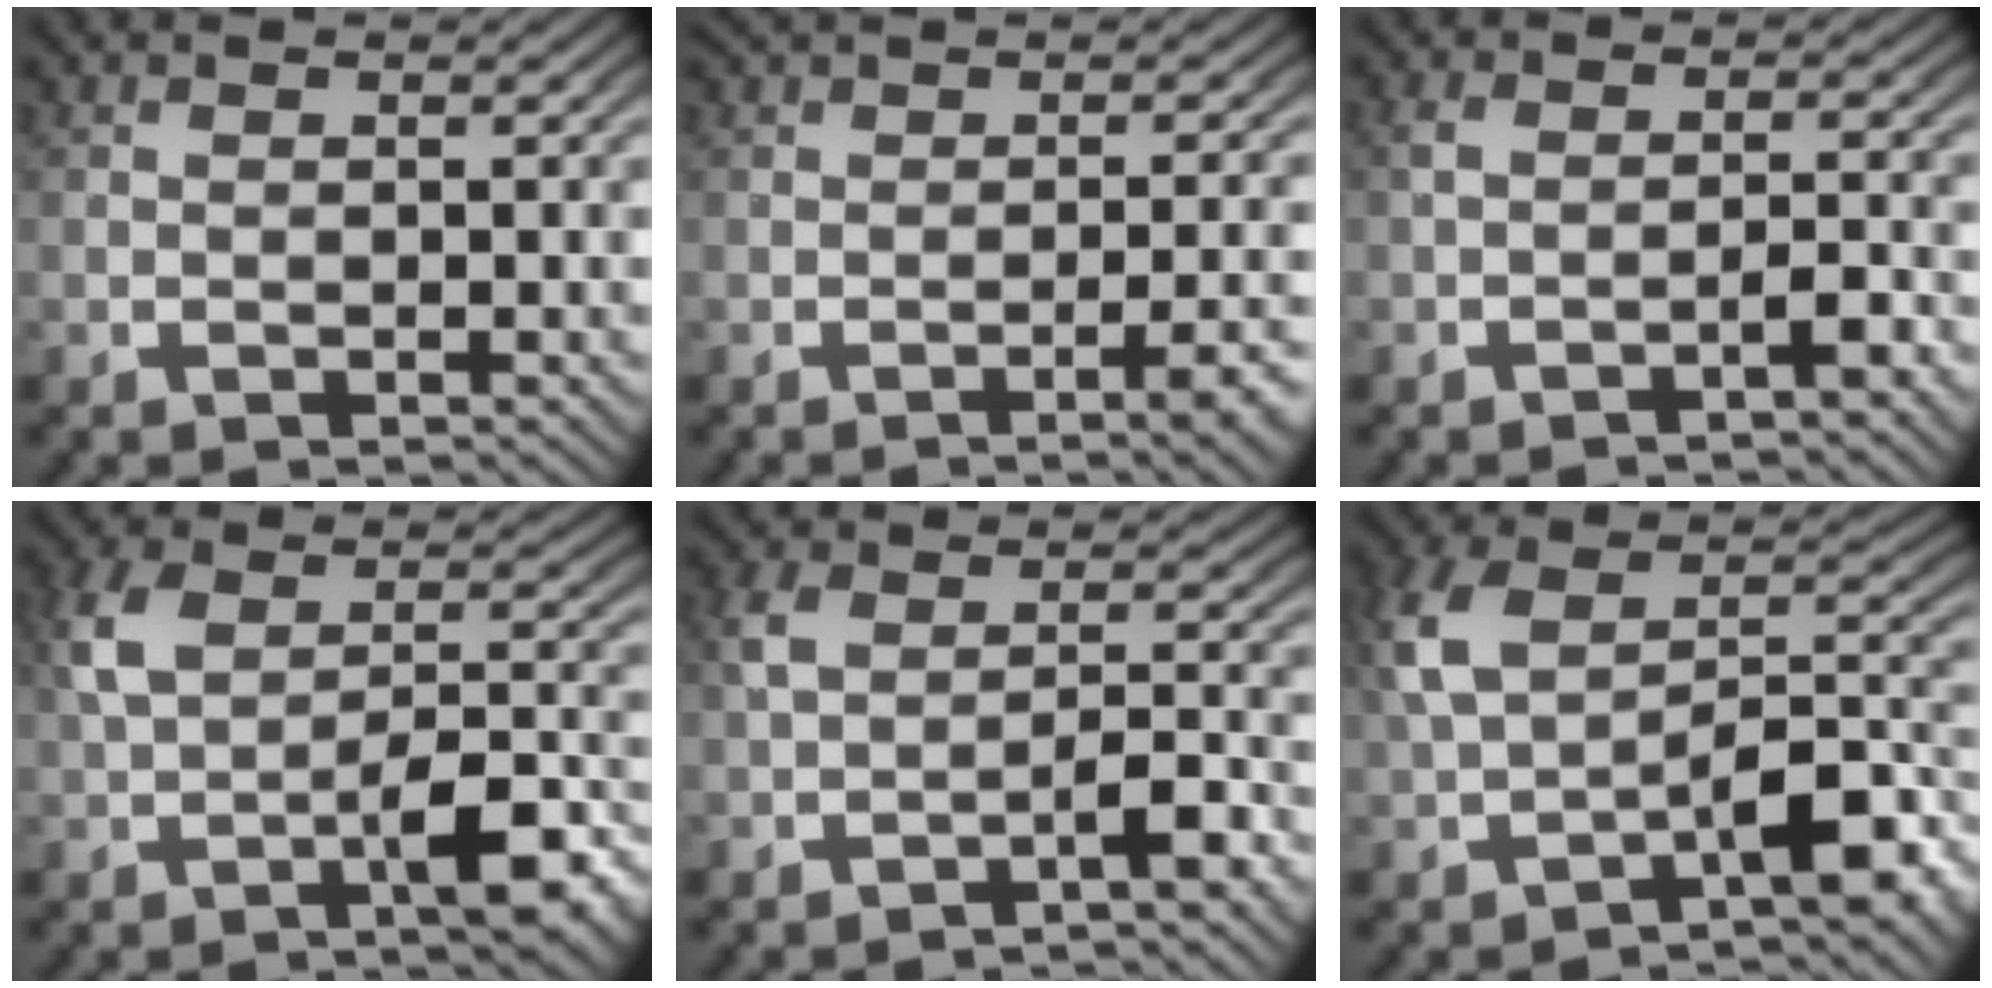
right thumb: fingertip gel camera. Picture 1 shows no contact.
{"total": 3.6, "force": [-1.0, 0.6, 3.4], "torque": [-0.047, 0.010, -0.018]}
{"total": 2.0, "force": [-1.3, 0.6, 1.4], "torque": [-0.027, -0.003, -0.015]}
{"total": 6.6, "force": [-1.2, 3.4, 5.6], "torque": [-0.103, -0.008, -0.009]}
{"total": 3.5, "force": [-1.7, 1.6, 2.6], "torque": [-0.056, -0.005, -0.021]}
{"total": 9.7, "force": [-1.5, 5.4, 7.8], "torque": [-0.146, -0.016, -0.003]}